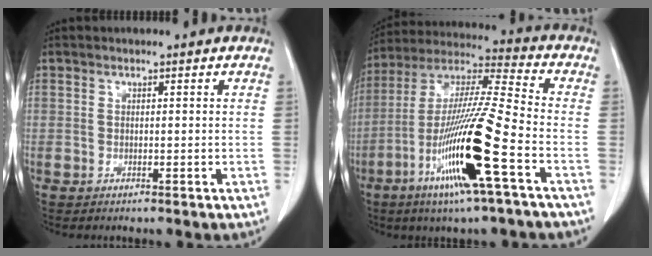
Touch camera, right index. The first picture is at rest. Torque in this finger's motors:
{"motor_torque": [2.14, 0.00, 1.05, 0.21]}